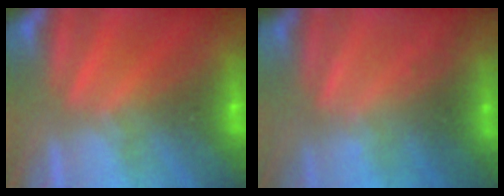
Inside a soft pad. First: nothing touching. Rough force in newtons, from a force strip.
{"total": 2.3}